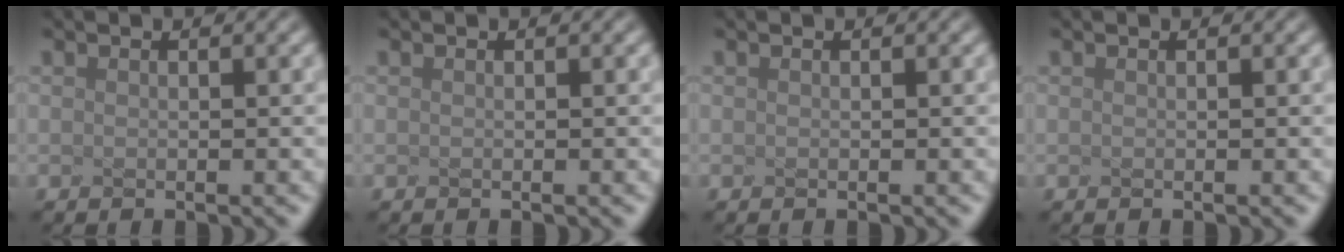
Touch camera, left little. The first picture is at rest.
{"total": 0.0}
{"total": 0.0}
{"total": 0.0}